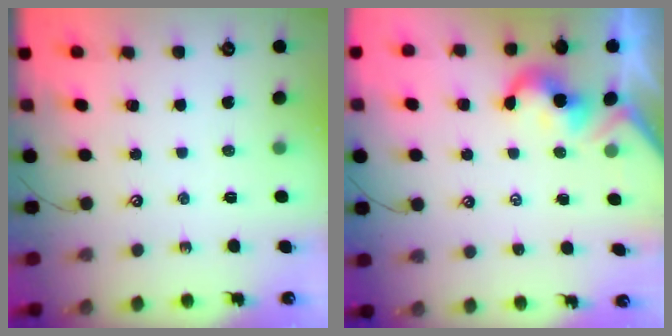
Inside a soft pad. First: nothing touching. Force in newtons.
{"total": 1.9, "press": 1.8, "slide": 0.5}